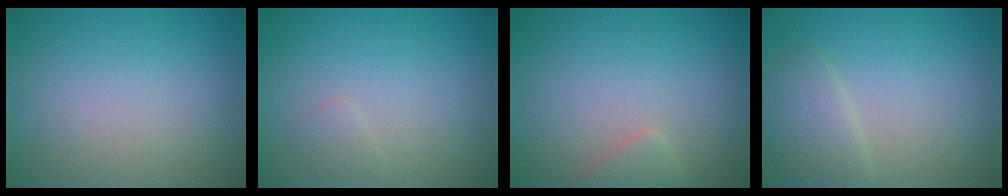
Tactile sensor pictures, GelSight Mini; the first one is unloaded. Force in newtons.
{"total": 0.8, "press": 0.8, "slide": 0.1}
{"total": 1.5, "press": 1.5, "slide": 0.1}
{"total": 2.8, "press": 2.8, "slide": 0.2}